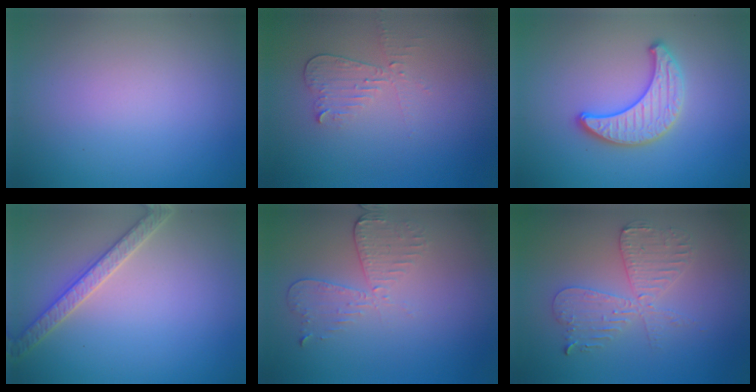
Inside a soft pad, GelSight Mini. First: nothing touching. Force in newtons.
{"total": 2.1, "press": 2.0, "slide": 0.5}
{"total": 3.4, "press": 3.3, "slide": 0.5}
{"total": 2.8, "press": 2.8, "slide": 0.6}
{"total": 2.9, "press": 2.6, "slide": 1.4}
{"total": 4.1, "press": 3.6, "slide": 2.1}